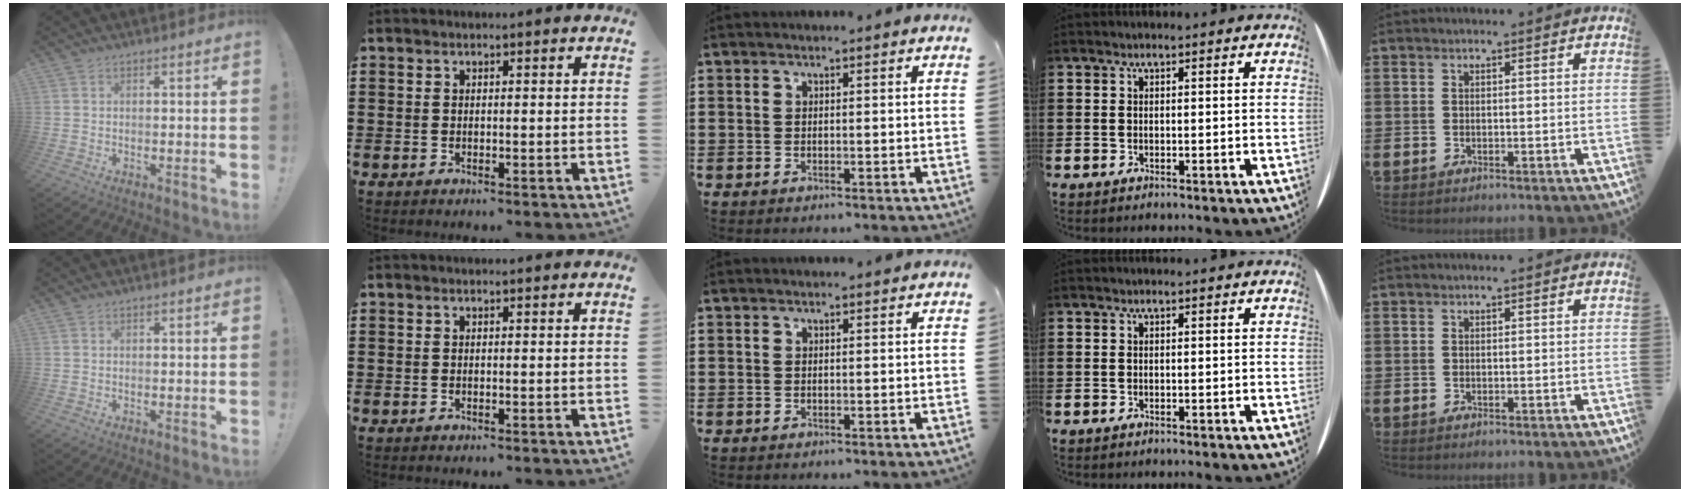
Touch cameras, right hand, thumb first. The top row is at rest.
{}